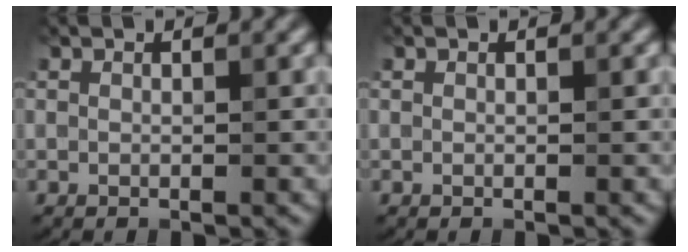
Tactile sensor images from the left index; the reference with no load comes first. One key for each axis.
{"total": 0.0}